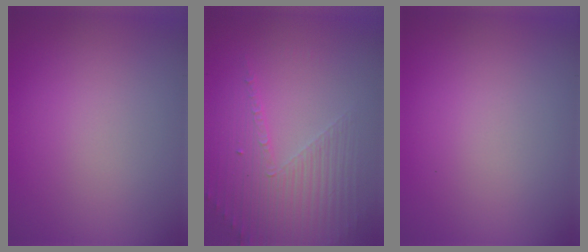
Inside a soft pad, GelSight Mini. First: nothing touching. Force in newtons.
{"total": 5.2, "press": 3.2, "slide": 4.0}
{"total": 0.0}